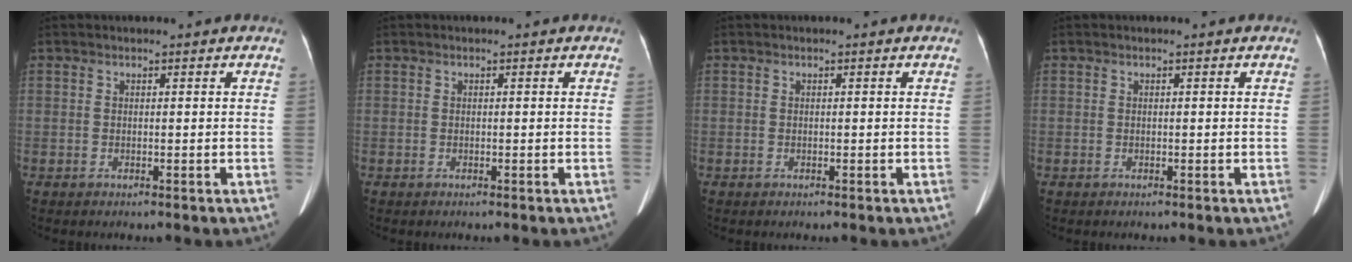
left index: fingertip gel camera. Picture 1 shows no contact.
{"total": 0.0}
{"total": 0.0}
{"total": 0.0}